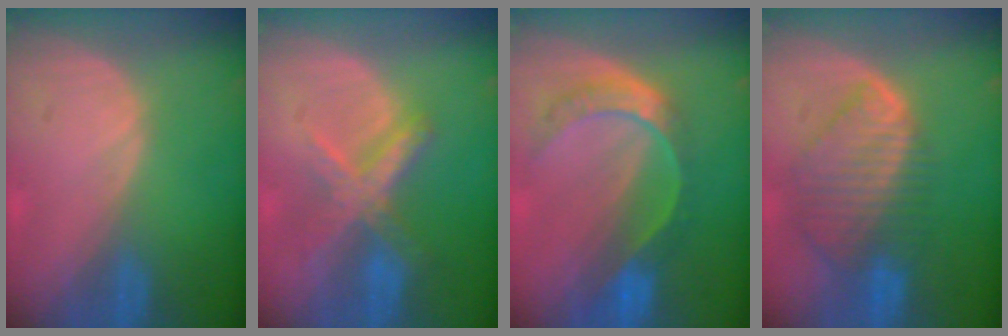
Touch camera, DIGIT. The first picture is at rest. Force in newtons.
{"total": 7.2, "press": 6.1, "slide": 3.8}
{"total": 7.9, "press": 6.5, "slide": 4.4}
{"total": 9.2, "press": 7.9, "slide": 4.6}